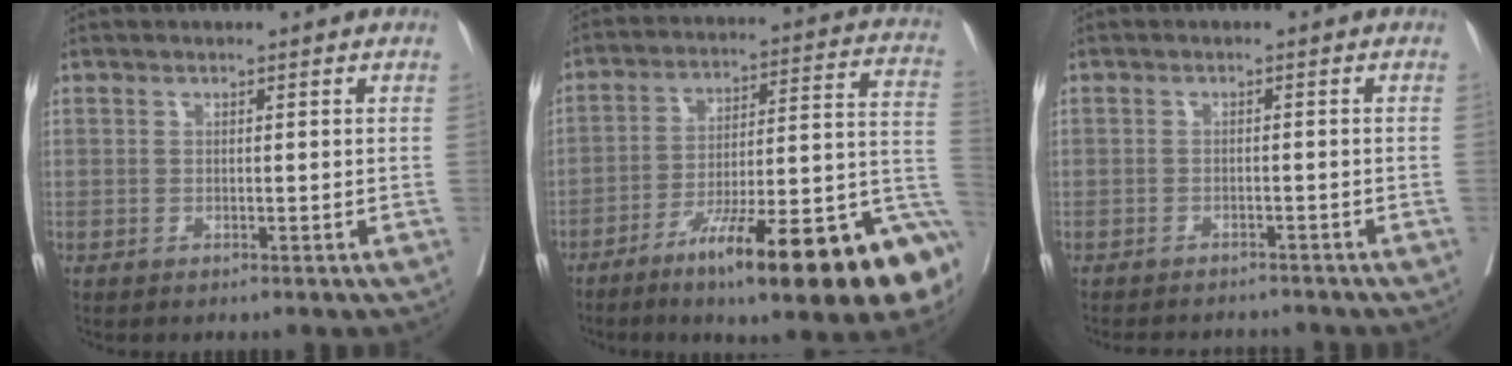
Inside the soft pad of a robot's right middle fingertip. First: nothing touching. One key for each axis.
{"total": 23.8, "fx": -12.4, "fy": 2.6, "fz": 20.1, "tx": -0.199, "ty": 0.003, "tz": -0.193}
{"total": 6.8, "fx": -6.4, "fy": 1.4, "fz": 1.4, "tx": -0.014, "ty": -0.001, "tz": -0.084}